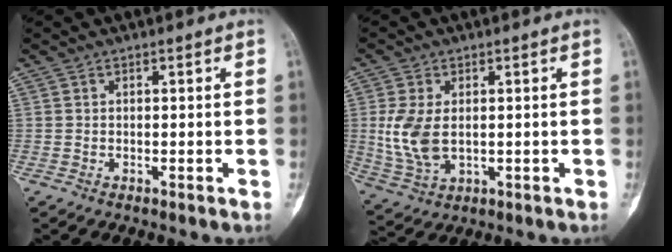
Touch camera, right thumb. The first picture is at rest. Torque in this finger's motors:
{"motor_torque": [-0.50, 1.25, 0.58, 0.58, 0.11]}